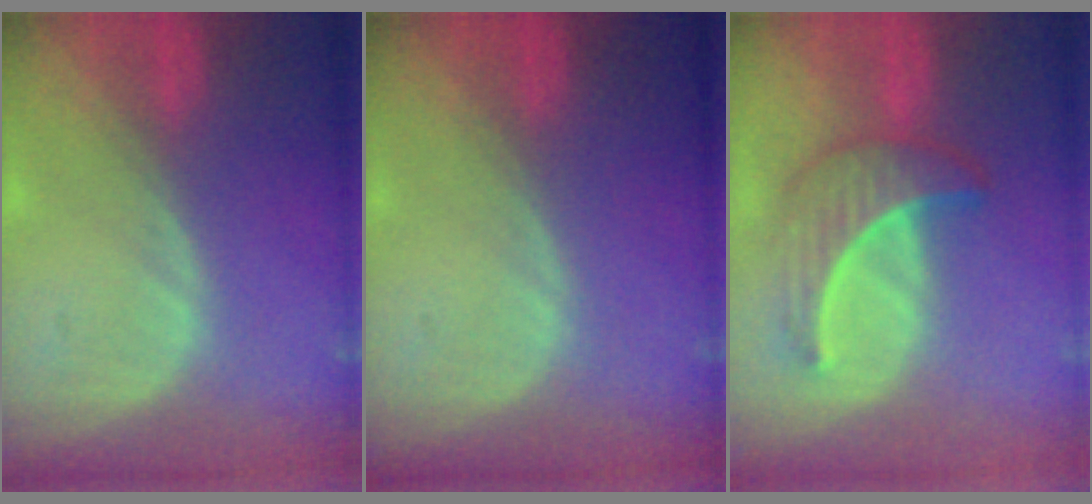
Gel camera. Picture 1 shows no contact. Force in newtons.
{"total": 0.0}
{"total": 6.8, "press": 6.1, "slide": 3.0}